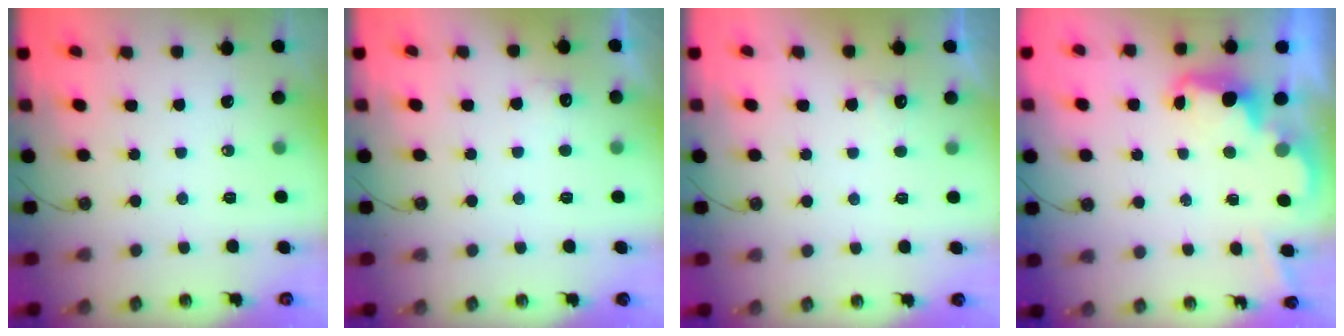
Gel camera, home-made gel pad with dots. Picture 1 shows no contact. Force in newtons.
{"total": 6.0, "press": 5.9, "slide": 1.3}
{"total": 4.6, "press": 4.5, "slide": 1.1}
{"total": 2.4, "press": 2.3, "slide": 0.5}